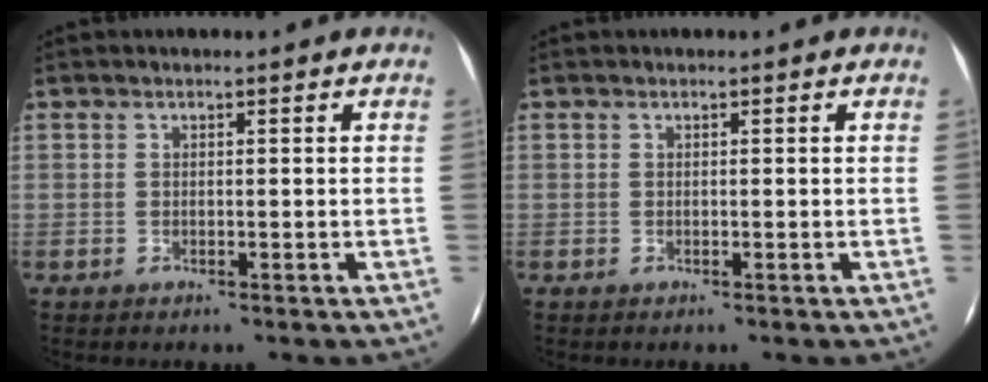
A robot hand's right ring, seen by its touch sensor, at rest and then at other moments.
{"total": 0.0}